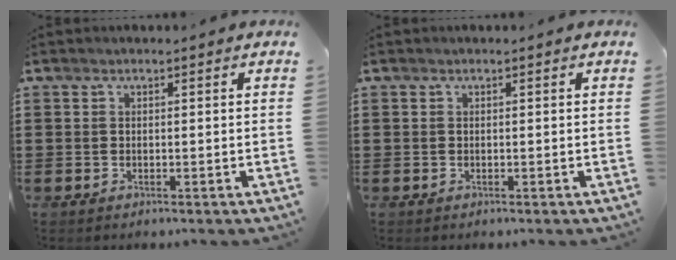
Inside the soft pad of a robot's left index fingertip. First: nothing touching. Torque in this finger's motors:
{"motor_torque": [-0.04, 0.04, 0.00, 0.00]}